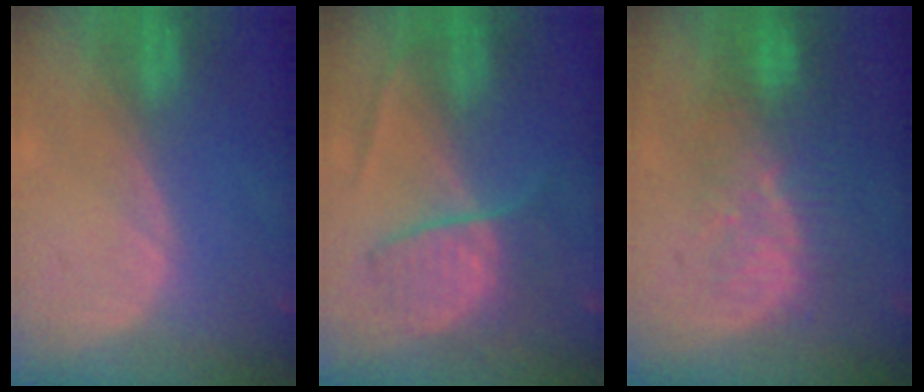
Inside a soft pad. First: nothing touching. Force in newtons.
{"total": 6.7, "press": 6.5, "slide": 1.4}
{"total": 8.7, "press": 8.0, "slide": 3.6}